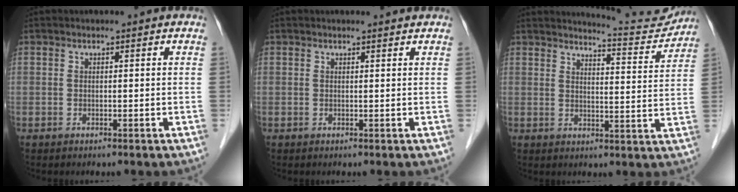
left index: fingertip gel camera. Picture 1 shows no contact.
{"total": 1.1, "force": [1.1, -0.1, 0.1], "torque": [-0.011, -0.004, 0.012]}
{"total": 8.4, "force": [8.4, -0.2, 0.1], "torque": [-0.009, -0.022, 0.104]}